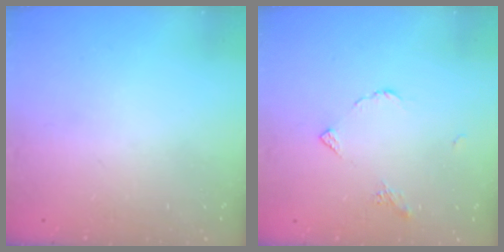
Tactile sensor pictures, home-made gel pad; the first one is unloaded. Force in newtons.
{"total": 4.9, "press": 4.9, "slide": 0.7}